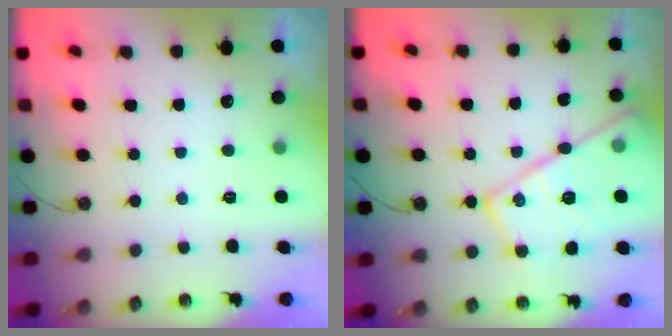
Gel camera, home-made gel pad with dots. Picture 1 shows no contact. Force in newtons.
{"total": 21.1, "press": 21.0, "slide": 1.7}